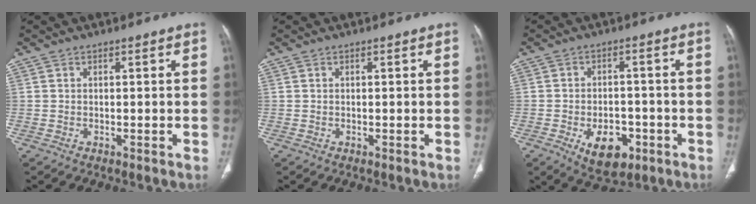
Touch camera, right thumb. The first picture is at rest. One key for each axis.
{"total": 0.0}
{"total": 9.4, "fx": -3.9, "fy": 5.6, "fz": 6.4, "tx": -0.076, "ty": 0.015, "tz": -0.050}